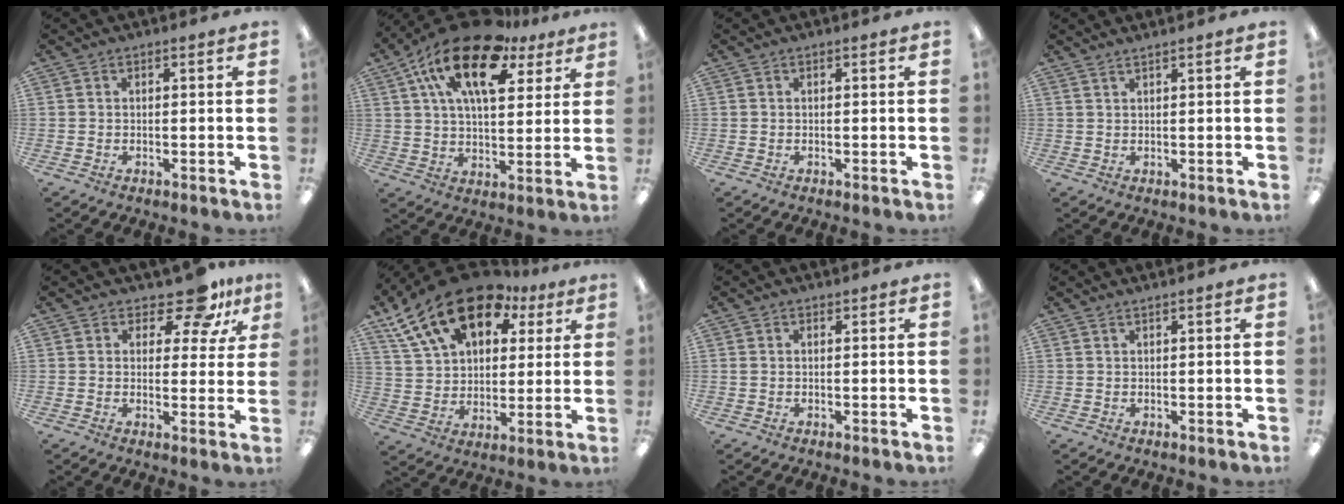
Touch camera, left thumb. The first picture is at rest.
{"total": 20.5, "force": [11.5, 9.6, 14.0], "torque": [-0.250, -0.049, 0.196]}
{"total": 0.0}
{"total": 1.2, "force": [1.2, -0.2, 0.4], "torque": [-0.007, -0.002, 0.022]}
{"total": 9.9, "force": [7.1, 4.4, 5.2], "torque": [-0.060, -0.046, 0.124]}
{"total": 20.0, "force": [12.2, 11.5, 10.8], "torque": [-0.195, -0.054, 0.222]}
{"total": 0.5, "force": [0.3, 0.3, 0.3], "torque": [-0.008, 0.003, 0.005]}
{"total": 0.7, "force": [0.6, -0.2, 0.3], "torque": [-0.004, -0.001, 0.011]}